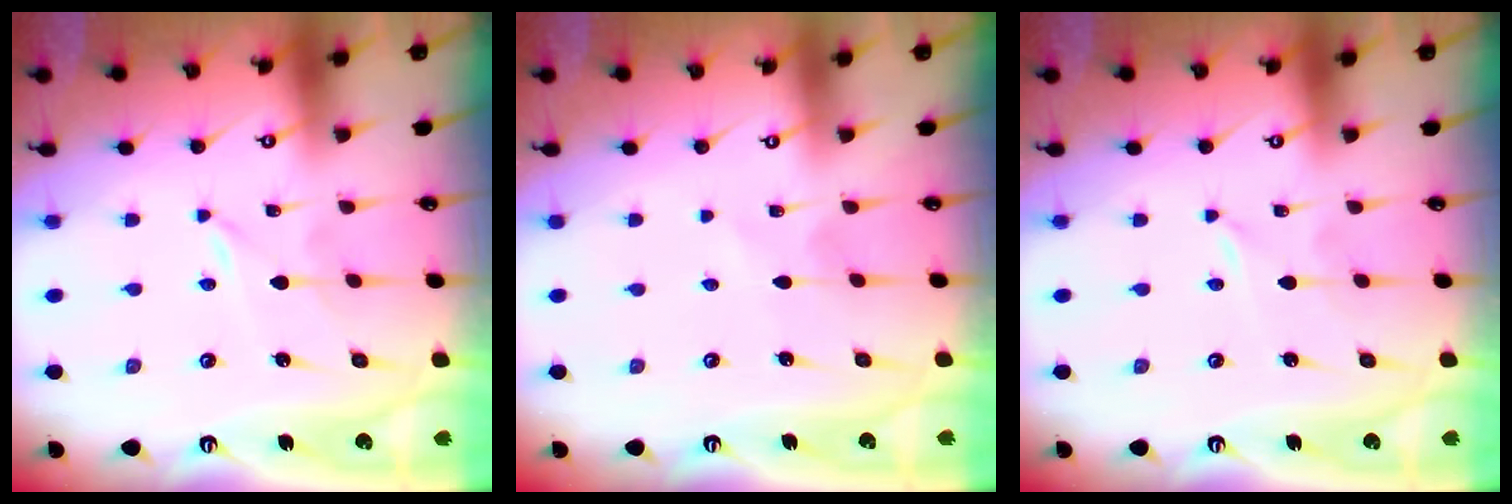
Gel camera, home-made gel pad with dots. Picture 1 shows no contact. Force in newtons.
{"total": 2.0, "press": 2.0, "slide": 0.3}
{"total": 0.0}